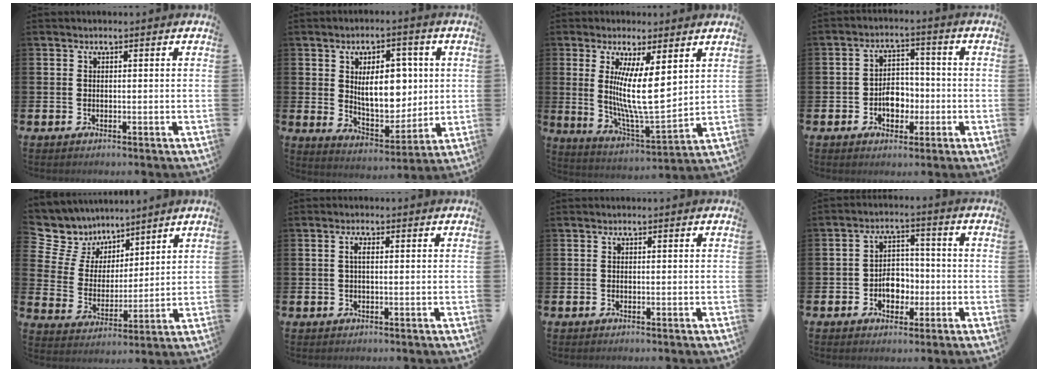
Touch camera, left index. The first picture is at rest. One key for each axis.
{"total": 9.3, "fx": 1.9, "fy": 5.1, "fz": 7.5, "tx": -0.116, "ty": 0.003, "tz": 0.029}
{"total": 10.0, "fx": 3.6, "fy": 2.2, "fz": 9.1, "tx": -0.160, "ty": -0.025, "tz": 0.062}
{"total": 4.4, "fx": -1.3, "fy": 3.3, "fz": 2.6, "tx": -0.045, "ty": 0.007, "tz": -0.029}
{"total": 6.9, "fx": 5.8, "fy": 3.8, "fz": 0.1, "tx": -0.052, "ty": -0.048, "tz": 0.106}
{"total": 1.3, "fx": 0.3, "fy": 0.3, "fz": 1.2, "tx": -0.015, "ty": 0.001, "tz": 0.003}
{"total": 0.0}
{"total": 4.5, "fx": -1.4, "fy": 3.4, "fz": 2.4, "tx": -0.036, "ty": 0.004, "tz": -0.034}